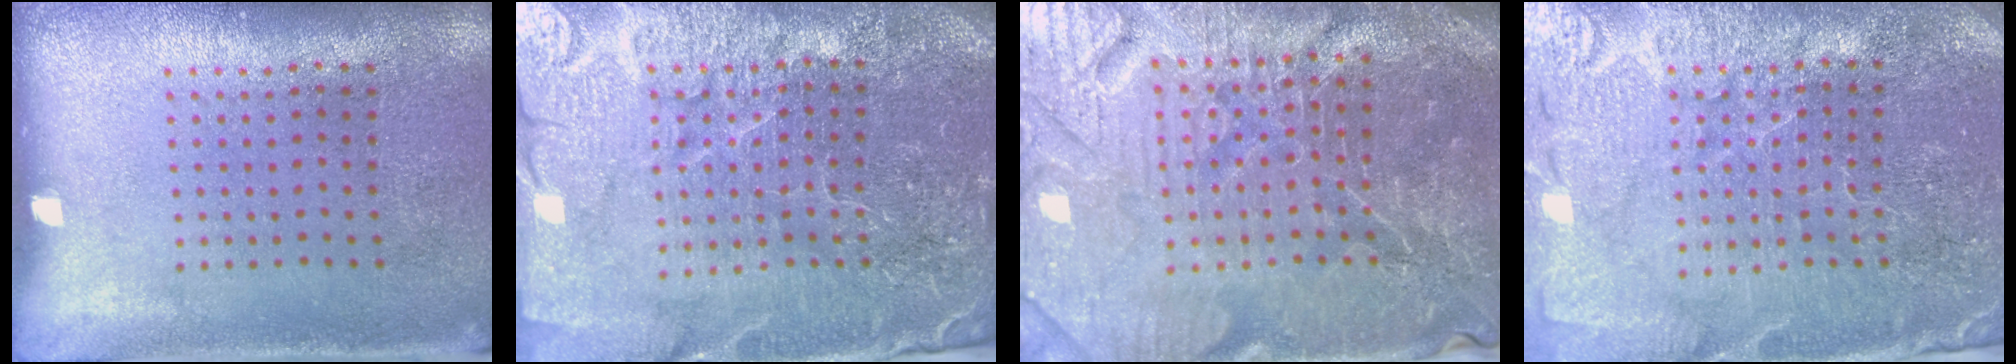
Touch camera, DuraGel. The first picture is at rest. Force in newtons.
{"total": 5.6, "press": 5.1, "slide": 2.3}
{"total": 5.9, "press": 5.4, "slide": 2.2}
{"total": 4.1, "press": 4.0, "slide": 1.2}